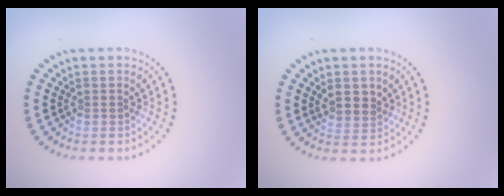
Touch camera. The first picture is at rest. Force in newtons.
{"total": 1.7, "press": 1.6, "slide": 0.8}